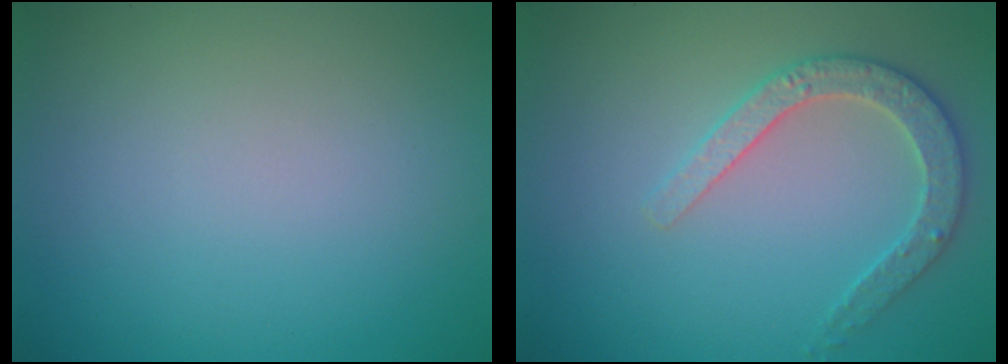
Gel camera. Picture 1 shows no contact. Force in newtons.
{"total": 3.0, "press": 3.0, "slide": 0.3}